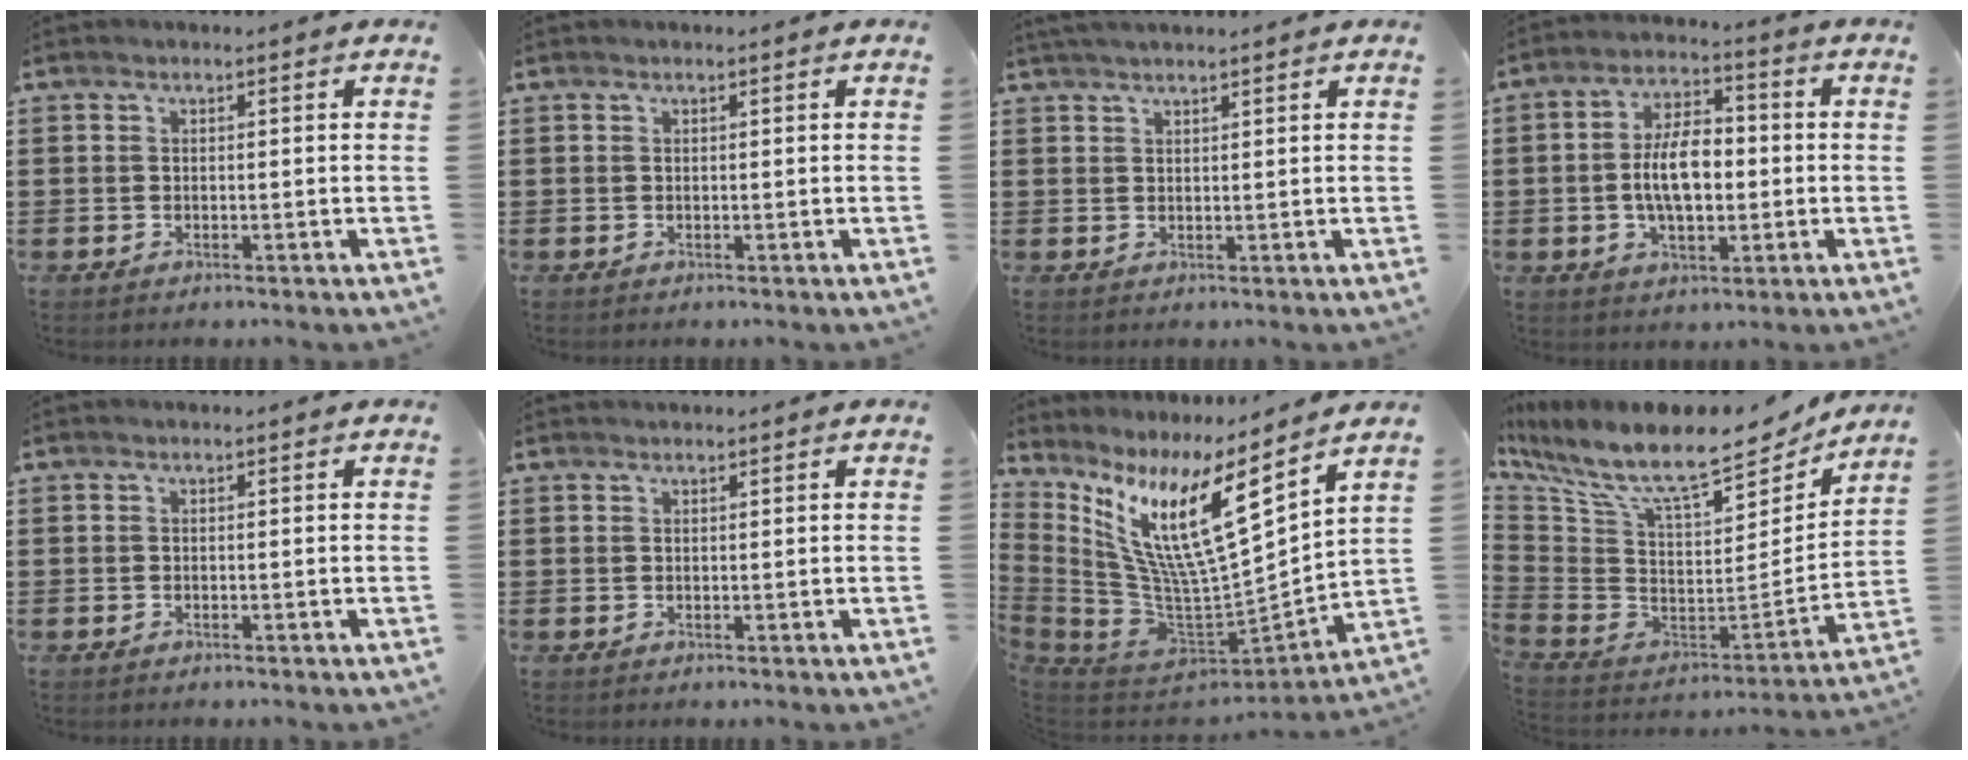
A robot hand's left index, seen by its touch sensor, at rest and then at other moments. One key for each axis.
{"total": 0.0}
{"total": 1.8, "fx": 1.7, "fy": -0.1, "fz": 0.5, "tx": -0.014, "ty": 0.001, "tz": 0.032}
{"total": 8.5, "fx": -0.6, "fy": 4.3, "fz": 7.3, "tx": -0.139, "ty": 0.005, "tz": -0.016}
{"total": 0.0}
{"total": 0.7, "fx": 0.7, "fy": 0.0, "fz": 0.1, "tx": -0.004, "ty": -0.001, "tz": 0.014}
{"total": 15.2, "fx": 6.8, "fy": 3.4, "fz": 13.2, "tx": -0.291, "ty": -0.050, "tz": 0.104}
{"total": 11.9, "fx": 9.2, "fy": 2.7, "fz": 7.1, "tx": -0.161, "ty": -0.072, "tz": 0.154}